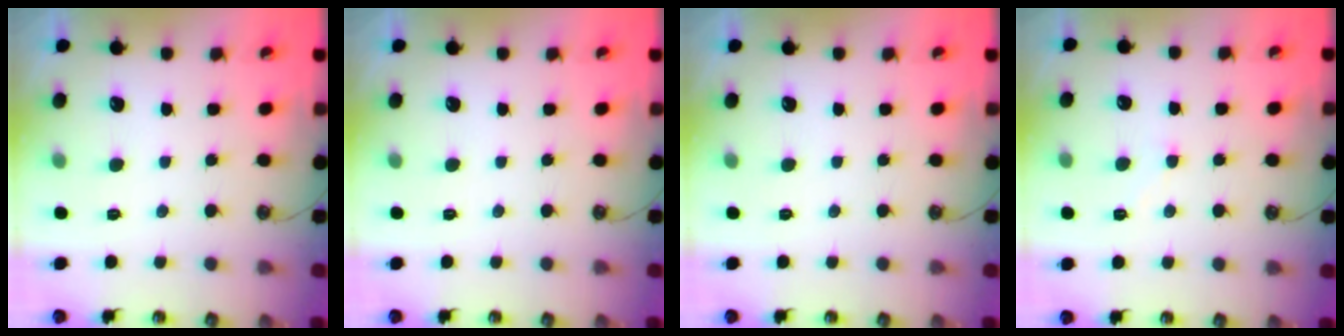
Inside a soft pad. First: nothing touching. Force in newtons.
{"total": 0.0}
{"total": 0.0}
{"total": 2.2, "press": 2.2, "slide": 0.4}